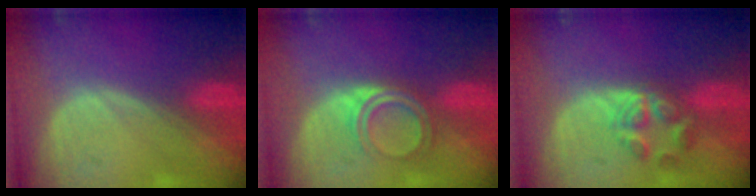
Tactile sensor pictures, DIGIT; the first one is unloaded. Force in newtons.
{"total": 5.0, "press": 4.2, "slide": 2.6}
{"total": 5.7, "press": 4.7, "slide": 3.2}